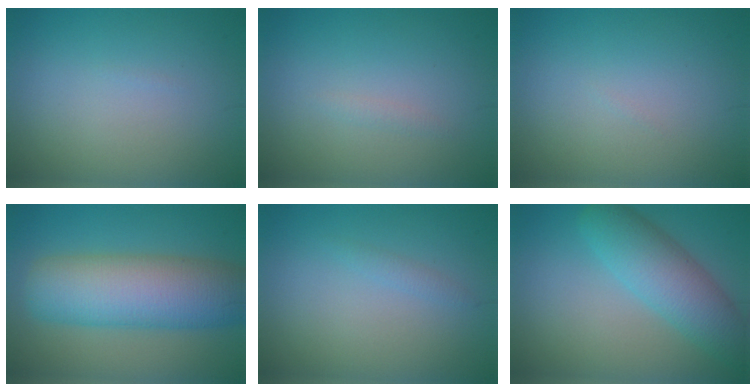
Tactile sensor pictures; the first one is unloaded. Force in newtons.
{"total": 0.5, "press": 0.5, "slide": 0.1}
{"total": 0.0}
{"total": 9.8, "press": 9.8, "slide": 0.4}
{"total": 0.8, "press": 0.8, "slide": 0.1}
{"total": 5.8, "press": 5.8, "slide": 0.2}